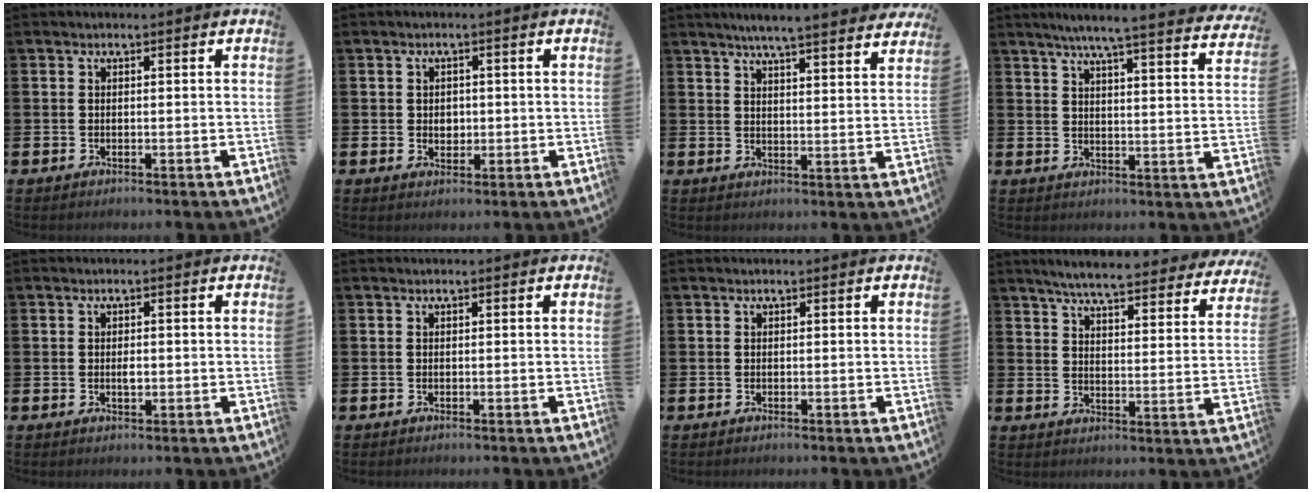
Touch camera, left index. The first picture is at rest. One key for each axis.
{"total": 1.9, "fx": 0.3, "fy": 1.6, "fz": 0.9, "tx": 0.001, "ty": 0.001, "tz": -0.002}
{"total": 5.6, "fx": 5.4, "fy": -0.5, "fz": 1.5, "tx": -0.038, "ty": -0.031, "tz": 0.092}
{"total": 6.0, "fx": 5.4, "fy": -0.3, "fz": 2.4, "tx": -0.051, "ty": -0.041, "tz": 0.087}
{"total": 1.2, "fx": 0.0, "fy": 0.6, "fz": 1.1, "tx": -0.007, "ty": -0.003, "tz": -0.005}
{"total": 0.0}
{"total": 0.0}
{"total": 6.0, "fx": 5.7, "fy": 0.3, "fz": 1.9, "tx": -0.050, "ty": -0.044, "tz": 0.094}